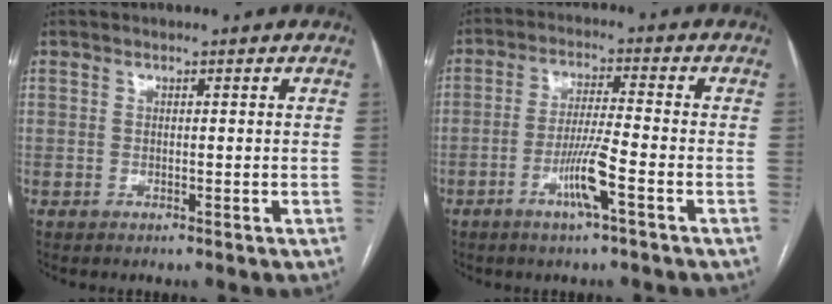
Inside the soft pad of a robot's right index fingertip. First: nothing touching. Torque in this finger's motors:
{"motor_torque": [1.41, -0.15, 0.63, 0.14]}